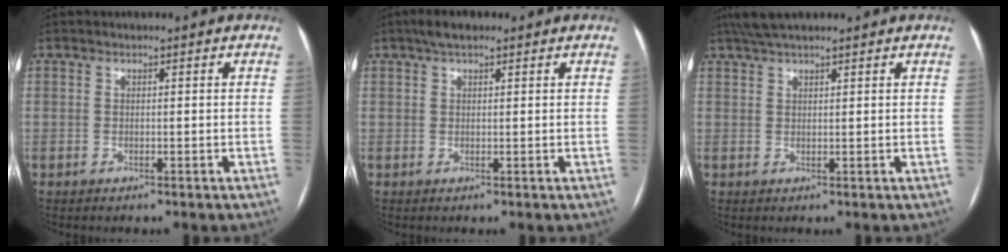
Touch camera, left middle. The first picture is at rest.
{"total": 3.0, "force": [2.1, 1.0, 1.8], "torque": [-0.038, 0.016, 0.036]}
{"total": 5.3, "force": [4.4, 0.8, 2.8], "torque": [-0.053, 0.032, 0.080]}